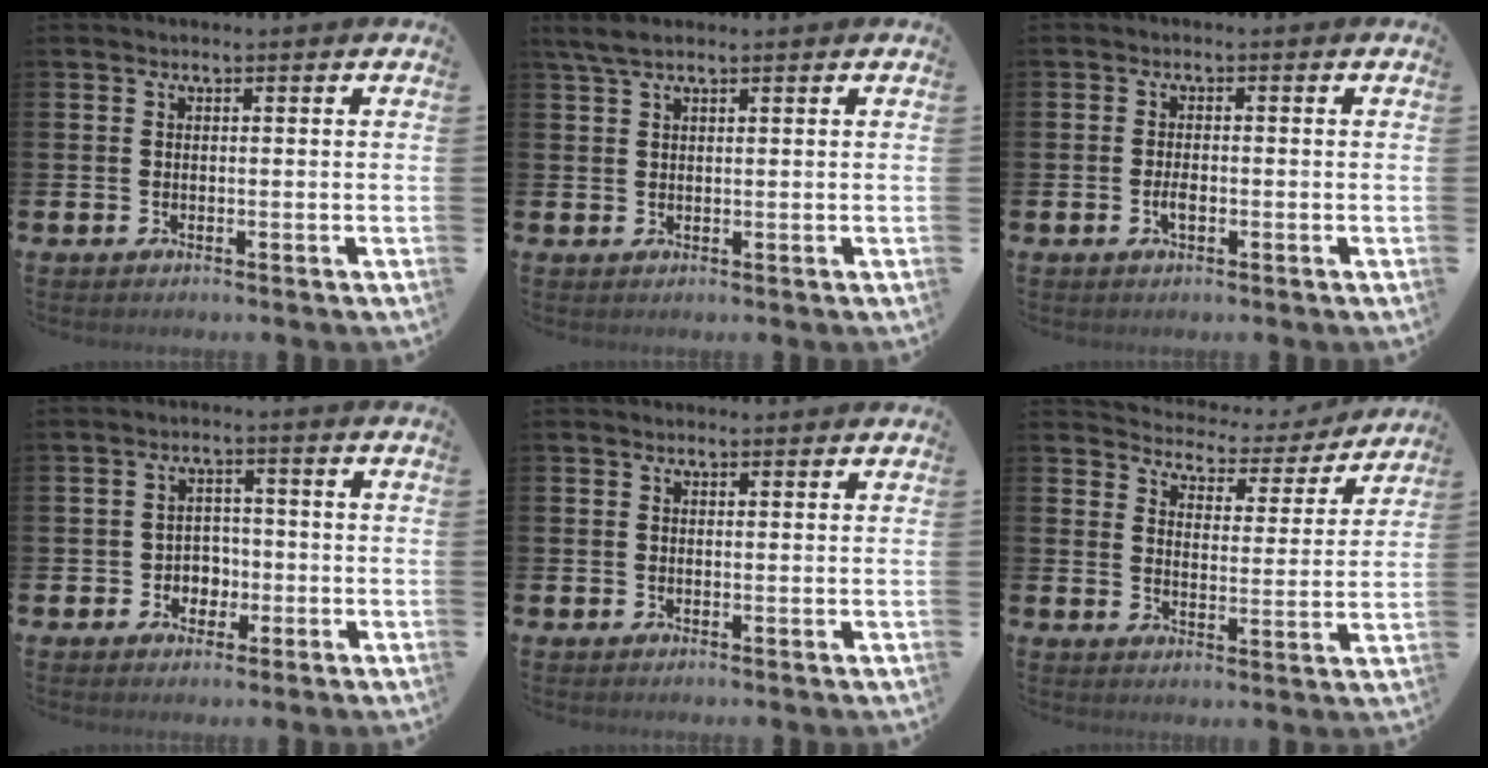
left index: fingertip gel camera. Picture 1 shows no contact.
{"total": 2.9, "force": [2.0, 0.8, 1.9], "torque": [-0.038, 0.006, 0.036]}
{"total": 2.0, "force": [-0.7, 0.8, 1.6], "torque": [-0.029, -0.001, -0.013]}
{"total": 3.0, "force": [-1.0, 2.7, 0.8], "torque": [-0.017, 0.000, -0.029]}
{"total": 0.6, "force": [0.5, 0.2, 0.1], "torque": [0.007, -0.002, 0.008]}
{"total": 4.0, "force": [3.8, 1.3, 0.1], "torque": [-0.024, -0.040, 0.058]}